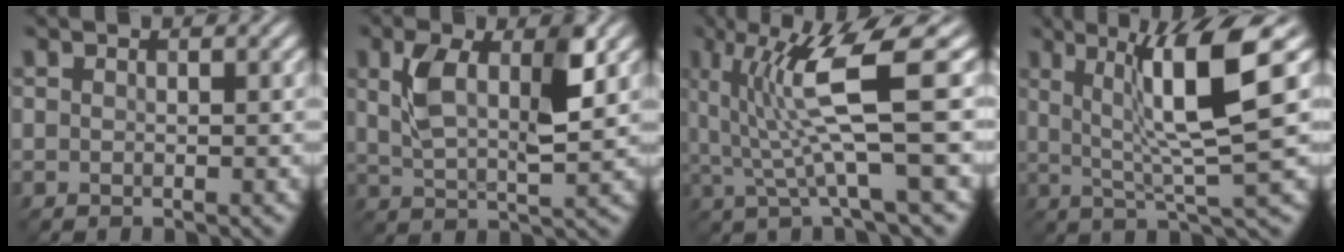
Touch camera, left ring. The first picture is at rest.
{"total": 5.6, "force": [1.7, 2.0, 4.9], "torque": [-0.104, 0.001, 0.032]}
{"total": 7.1, "force": [1.2, 1.0, 6.9], "torque": [-0.134, -0.002, 0.024]}
{"total": 8.6, "force": [2.4, 1.3, 8.1], "torque": [-0.129, 0.001, 0.042]}